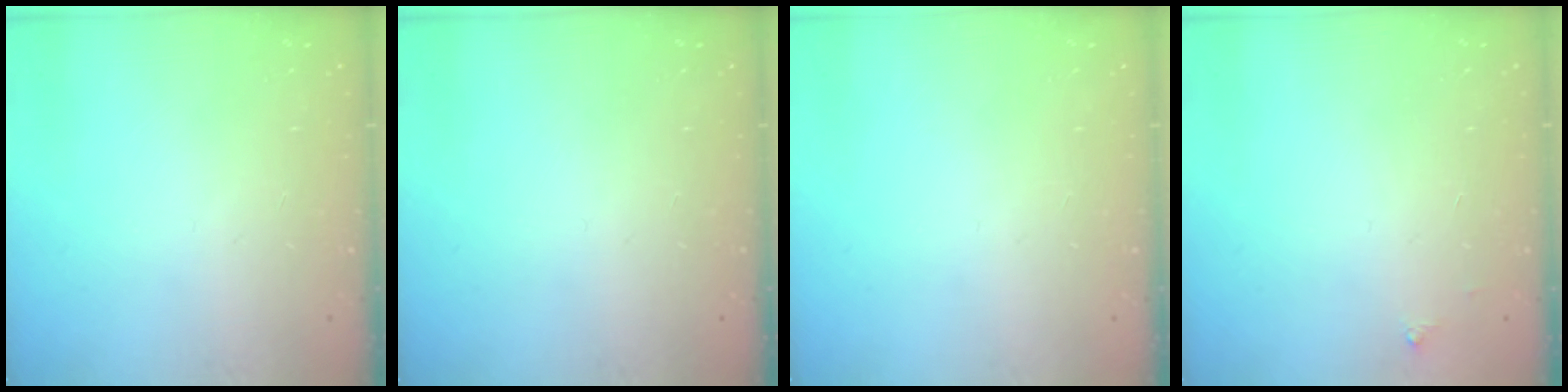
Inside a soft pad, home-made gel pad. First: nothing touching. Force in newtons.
{"total": 0.0}
{"total": 0.0}
{"total": 2.5, "press": 2.5, "slide": 0.4}